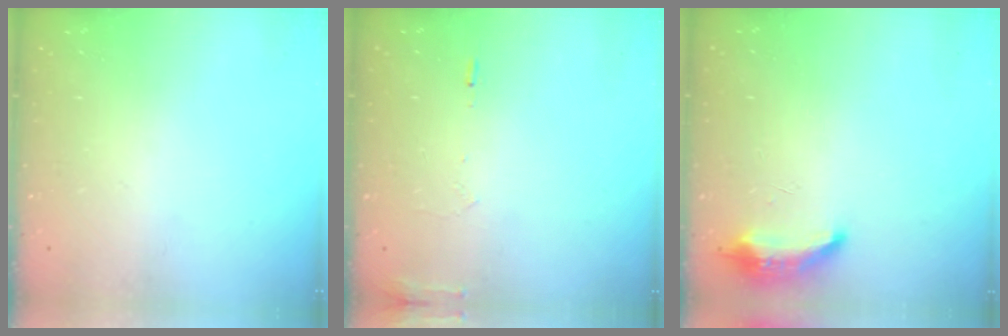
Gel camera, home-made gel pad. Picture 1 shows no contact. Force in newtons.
{"total": 6.4, "press": 6.2, "slide": 1.5}
{"total": 8.7, "press": 8.5, "slide": 2.0}